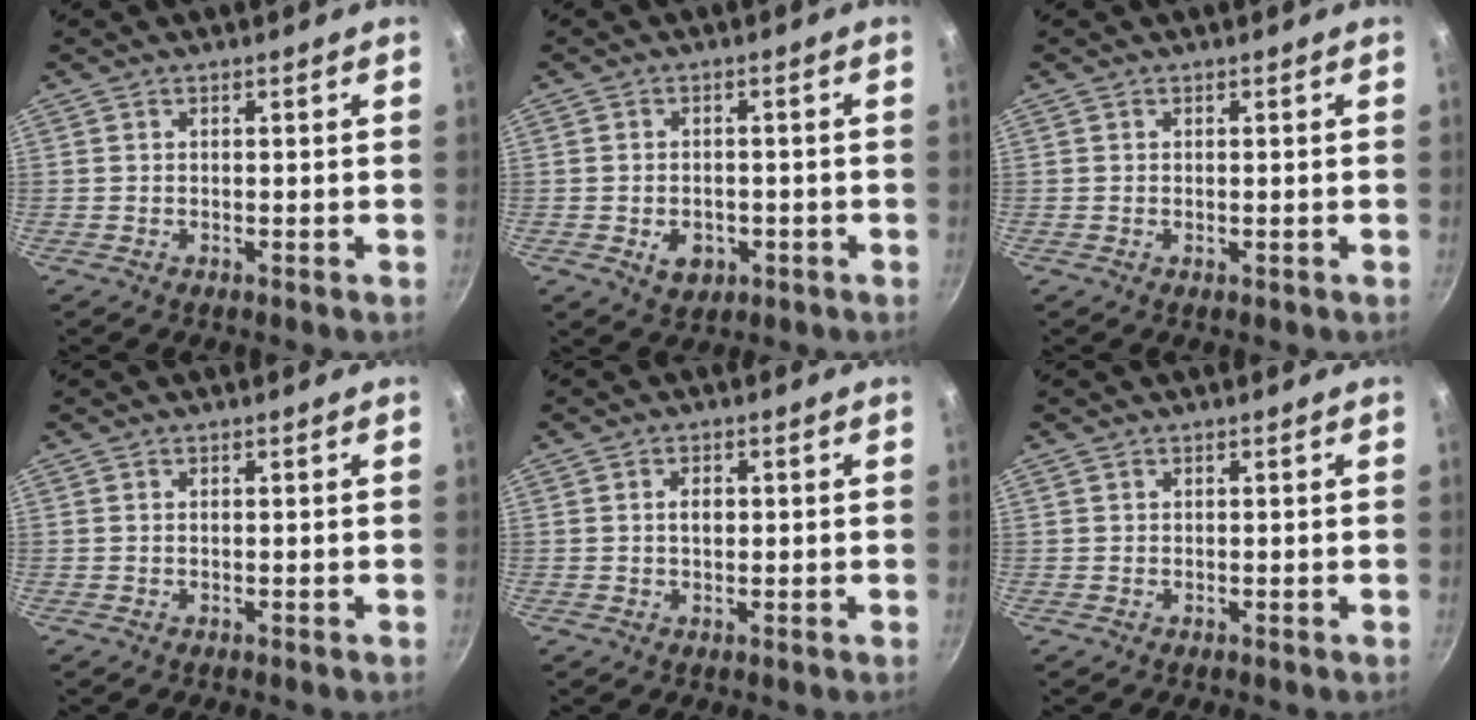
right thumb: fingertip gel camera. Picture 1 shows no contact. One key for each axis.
{"total": 5.0, "fx": -1.6, "fy": 3.7, "fz": 3.0, "tx": -0.034, "ty": 0.009, "tz": -0.015}
{"total": 0.0}
{"total": 0.0}
{"total": 2.4, "fx": 0.2, "fy": 1.6, "fz": 1.8, "tx": -0.022, "ty": 0.004, "tz": 0.003}
{"total": 0.0}